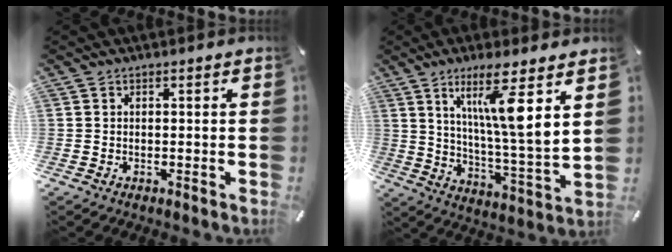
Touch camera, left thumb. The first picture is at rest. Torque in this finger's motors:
{"motor_torque": [0.92, 0.27, 2.00, -0.77, 0.22]}